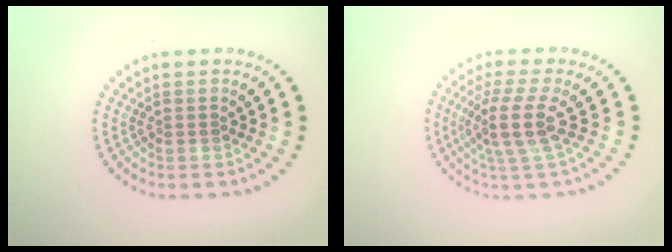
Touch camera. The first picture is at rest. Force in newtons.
{"total": 3.7, "press": 2.8, "slide": 2.4}